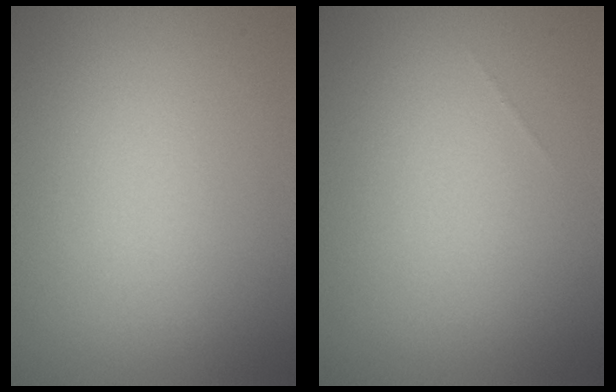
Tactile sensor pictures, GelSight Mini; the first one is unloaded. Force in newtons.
{"total": 0.0}